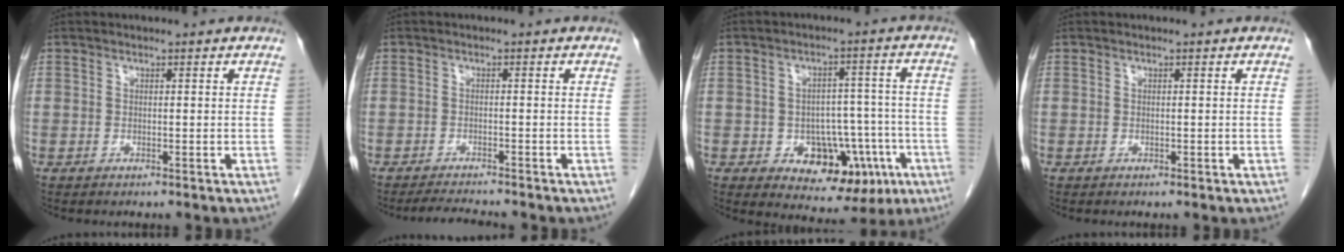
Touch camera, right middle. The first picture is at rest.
{"total": 3.3, "force": [-3.2, -0.2, 0.9], "torque": [-0.018, -0.015, -0.052]}
{"total": 12.2, "force": [-4.7, 7.3, 8.5], "torque": [-0.098, 0.024, -0.051]}
{"total": 0.0}